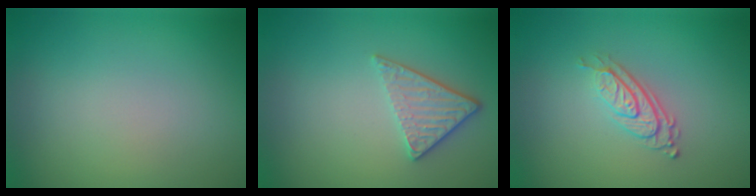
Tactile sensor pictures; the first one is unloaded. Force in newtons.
{"total": 2.8, "press": 2.4, "slide": 1.3}
{"total": 2.9, "press": 1.9, "slide": 2.2}